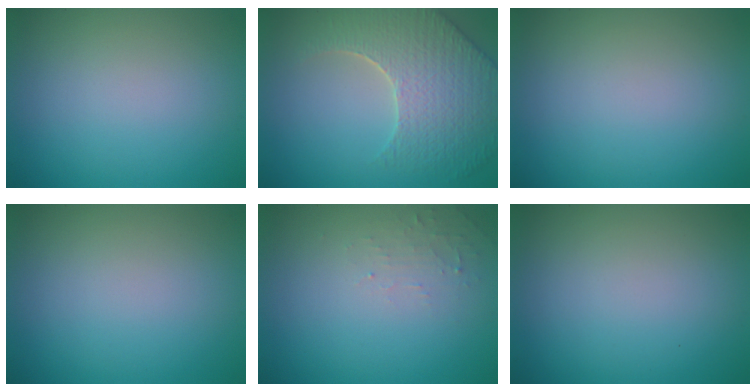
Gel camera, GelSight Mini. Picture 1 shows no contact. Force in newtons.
{"total": 7.0, "press": 5.5, "slide": 4.3}
{"total": 0.0}
{"total": 0.0}
{"total": 1.2, "press": 1.2, "slide": 0.3}
{"total": 0.0}